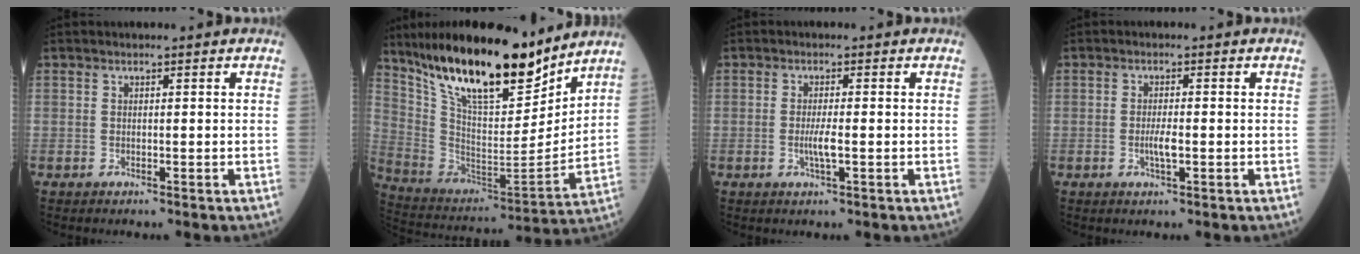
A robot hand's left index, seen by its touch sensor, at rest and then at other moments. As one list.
[{"total": 22.3, "force": [17.5, 4.7, 13.1], "torque": [-0.234, -0.016, 0.312]}, {"total": 2.5, "force": [-0.5, 0.1, 2.4], "torque": [-0.051, -0.004, -0.009]}, {"total": 2.3, "force": [-0.5, 0.4, 2.3], "torque": [-0.048, -0.002, -0.009]}]